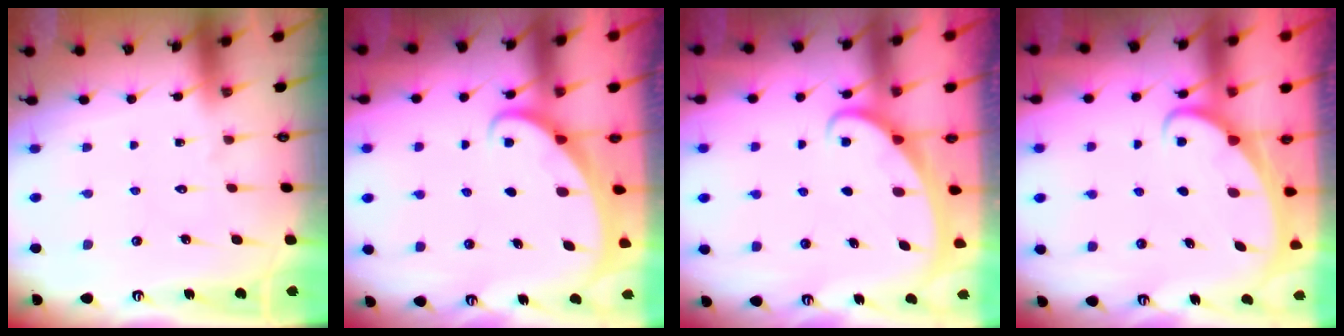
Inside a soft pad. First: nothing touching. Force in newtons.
{"total": 1.5, "press": 1.5, "slide": 0.2}
{"total": 2.1, "press": 2.1, "slide": 0.2}
{"total": 2.3, "press": 2.3, "slide": 0.4}